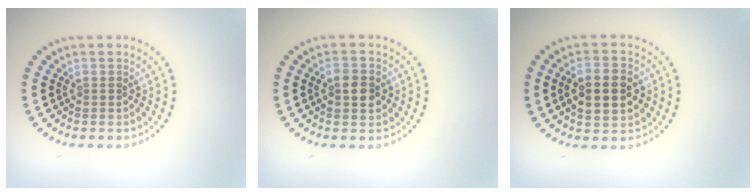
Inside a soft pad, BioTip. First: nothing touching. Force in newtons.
{"total": 2.5, "press": 2.5, "slide": 0.1}
{"total": 4.6, "press": 4.6, "slide": 0.4}